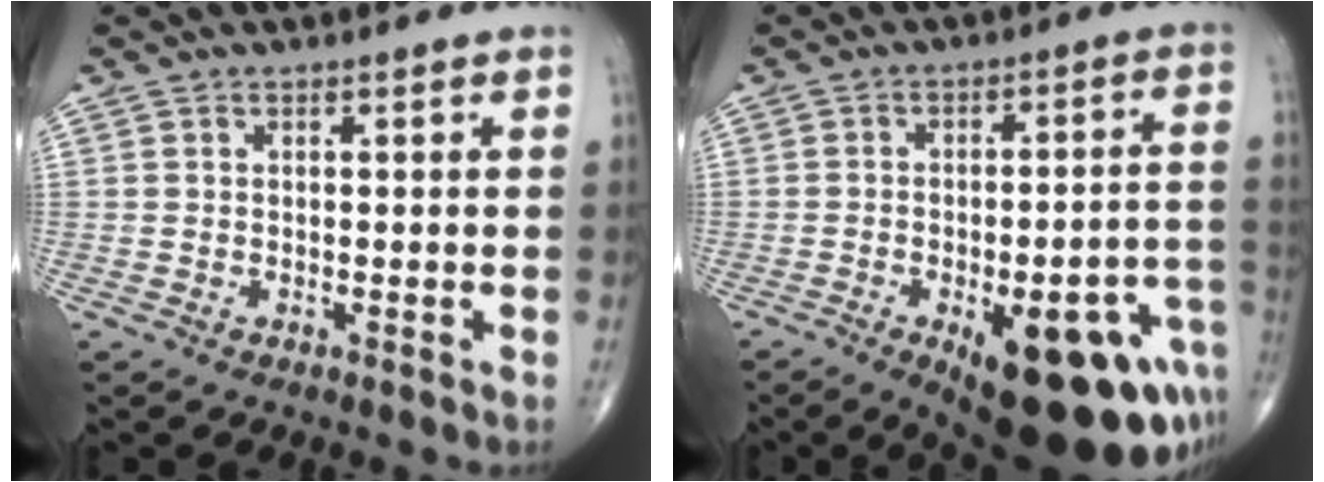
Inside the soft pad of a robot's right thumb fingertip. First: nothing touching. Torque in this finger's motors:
{"motor_torque": [2.72, 2.28, 1.31, -1.46, 0.43]}